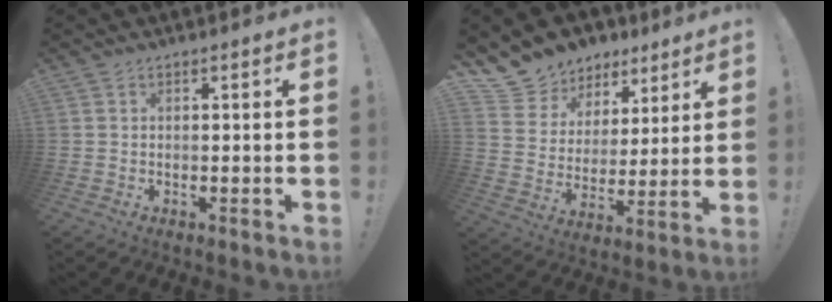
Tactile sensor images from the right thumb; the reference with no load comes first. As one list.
[{"total": 11.3, "force": [8.2, 7.6, 1.5], "torque": [-0.033, -0.067, 0.159]}]